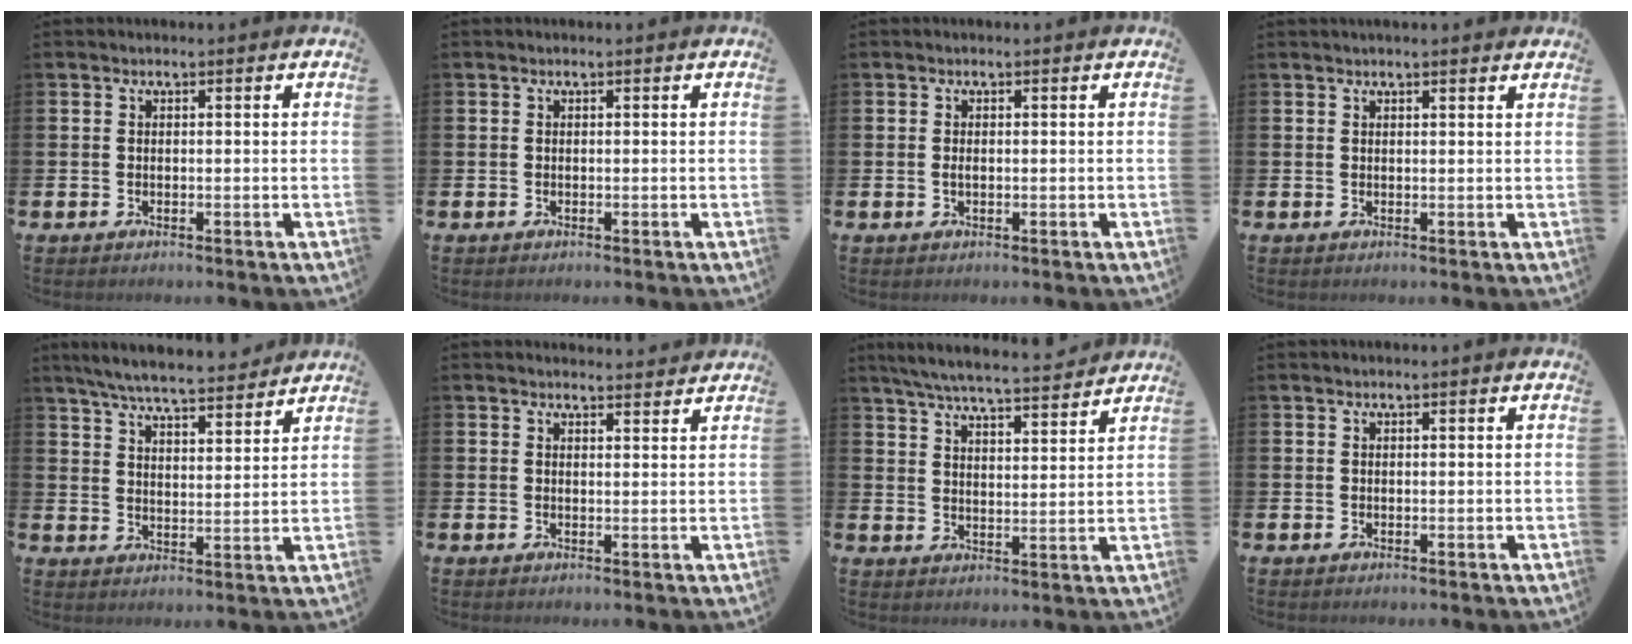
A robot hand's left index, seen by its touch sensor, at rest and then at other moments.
{"total": 0.0}
{"total": 0.6, "force": [0.0, 0.3, 0.5], "torque": [-0.016, 0.003, -0.001]}
{"total": 1.2, "force": [1.1, -0.1, 0.4], "torque": [-0.002, -0.005, 0.019]}
{"total": 6.7, "force": [6.4, 0.7, 1.9], "torque": [-0.053, -0.041, 0.111]}
{"total": 2.2, "force": [2.2, 0.3, -0.1], "torque": [0.009, -0.015, 0.038]}
{"total": 6.5, "force": [6.2, 0.4, 2.0], "torque": [-0.054, -0.041, 0.106]}
{"total": 0.0}